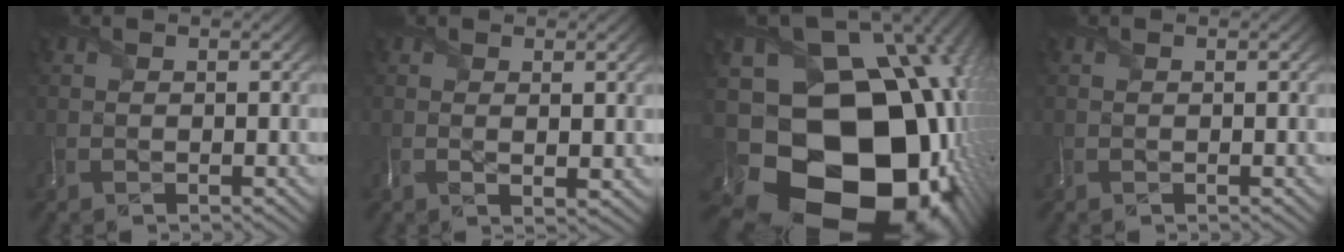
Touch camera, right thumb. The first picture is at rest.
{"total": 2.0, "force": [0.5, 0.4, 1.9], "torque": [-0.038, -0.006, 0.010]}
{"total": 24.6, "force": [-7.6, 18.8, 14.0], "torque": [-0.259, -0.062, -0.116]}
{"total": 0.0}